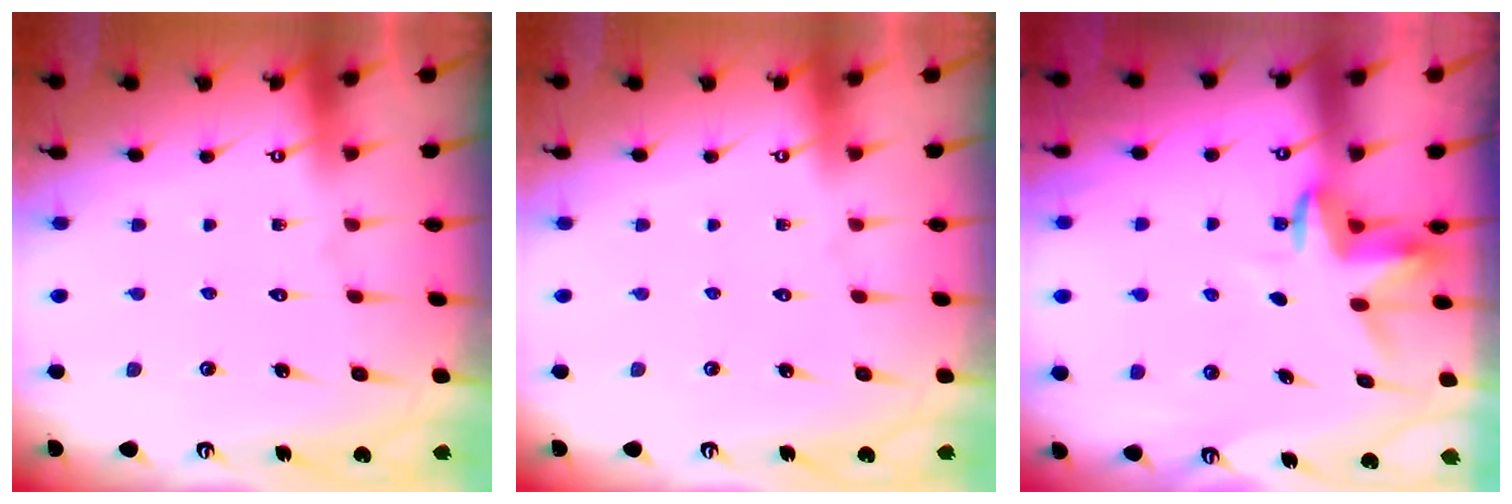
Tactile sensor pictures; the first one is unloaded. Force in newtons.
{"total": 0.0}
{"total": 3.6, "press": 3.6, "slide": 0.2}